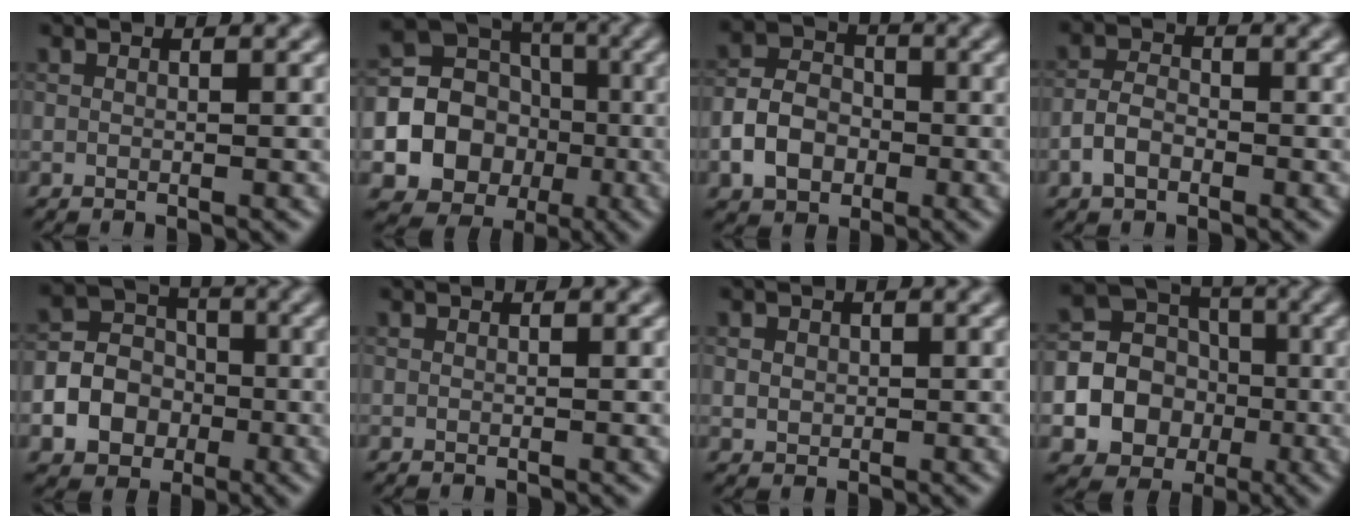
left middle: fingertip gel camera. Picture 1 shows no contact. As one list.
[{"total": 16.1, "force": [-3.3, 15.1, 4.6], "torque": [-0.114, -0.015, -0.066]}, {"total": 4.8, "force": [-1.7, 3.6, 2.7], "torque": [-0.050, 0.004, -0.037]}, {"total": 2.7, "force": [-1.4, 1.7, 1.6], "torque": [-0.030, 0.006, -0.034]}, {"total": 5.9, "force": [-2.0, 4.9, 2.7], "torque": [-0.034, -0.001, -0.050]}, {"total": 0.0}, {"total": 1.2, "force": [0.2, 1.1, 0.5], "torque": [-0.007, -0.002, 0.006]}, {"total": 13.7, "force": [-3.0, 12.7, 4.0], "torque": [-0.106, -0.015, -0.067]}]